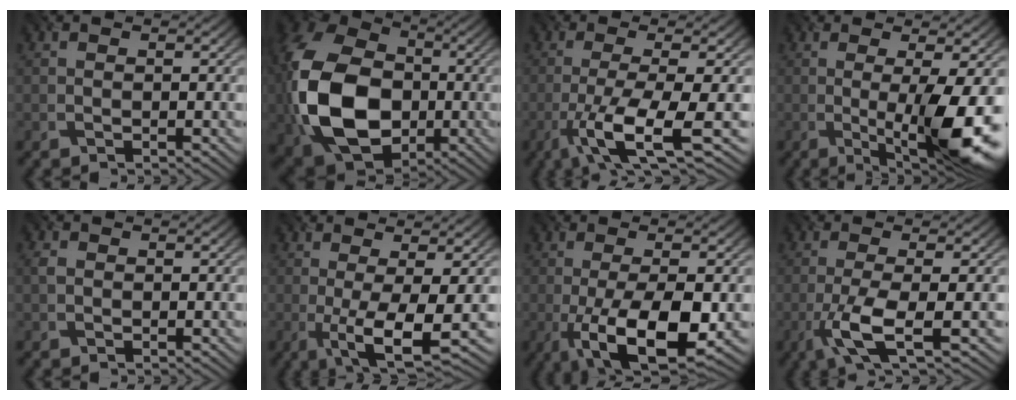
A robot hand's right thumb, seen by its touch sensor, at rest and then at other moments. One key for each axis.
{"total": 18.6, "fx": -2.5, "fy": 13.5, "fz": 12.5, "tx": -0.305, "ty": -0.016, "tz": -0.053}
{"total": 9.5, "fx": -3.5, "fy": 1.7, "fz": 8.6, "tx": -0.147, "ty": 0.000, "tz": -0.067}
{"total": 11.3, "fx": -1.7, "fy": 2.4, "fz": 11.0, "tx": -0.167, "ty": 0.000, "tz": -0.023}
{"total": 1.1, "fx": 0.0, "fy": 0.9, "fz": 0.6, "tx": -0.016, "ty": 0.002, "tz": -0.002}
{"total": 7.3, "fx": -1.4, "fy": 1.5, "fz": 7.0, "tx": -0.122, "ty": -0.007, "tz": -0.024}
{"total": 11.8, "fx": -3.9, "fy": 3.8, "fz": 10.5, "tx": -0.190, "ty": -0.014, "tz": -0.057}
{"total": 6.3, "fx": -2.1, "fy": 1.3, "fz": 5.8, "tx": -0.112, "ty": 0.002, "tz": -0.051}